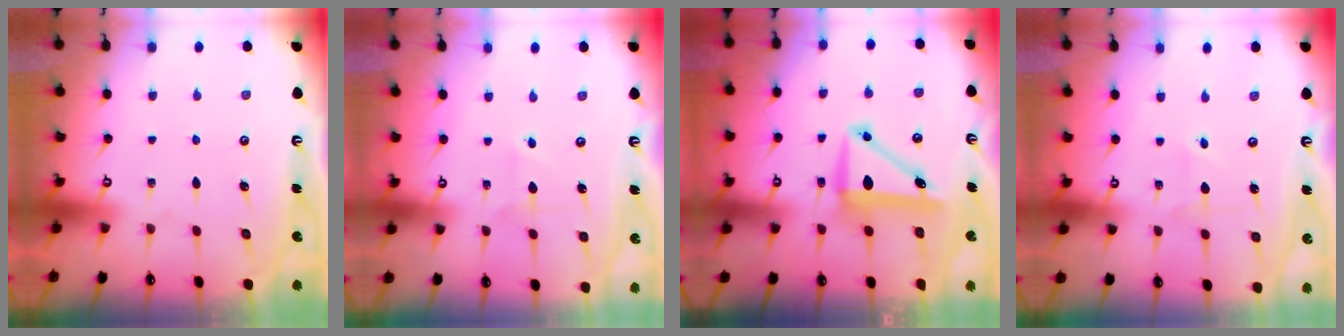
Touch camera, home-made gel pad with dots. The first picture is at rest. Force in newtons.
{"total": 4.4, "press": 4.3, "slide": 0.5}
{"total": 8.4, "press": 8.2, "slide": 1.7}
{"total": 2.5, "press": 2.5, "slide": 0.3}